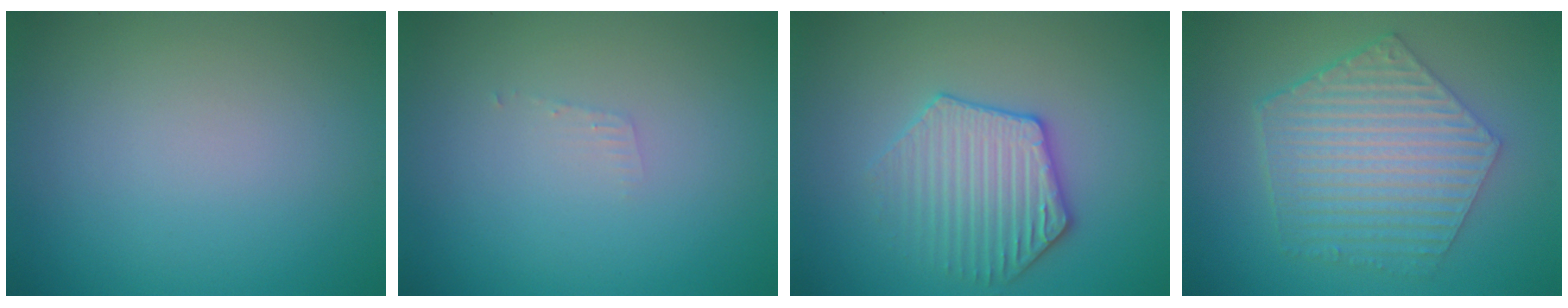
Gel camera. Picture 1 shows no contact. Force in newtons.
{"total": 0.7, "press": 0.7, "slide": 0.1}
{"total": 3.6, "press": 3.5, "slide": 0.6}
{"total": 6.5, "press": 4.7, "slide": 4.5}